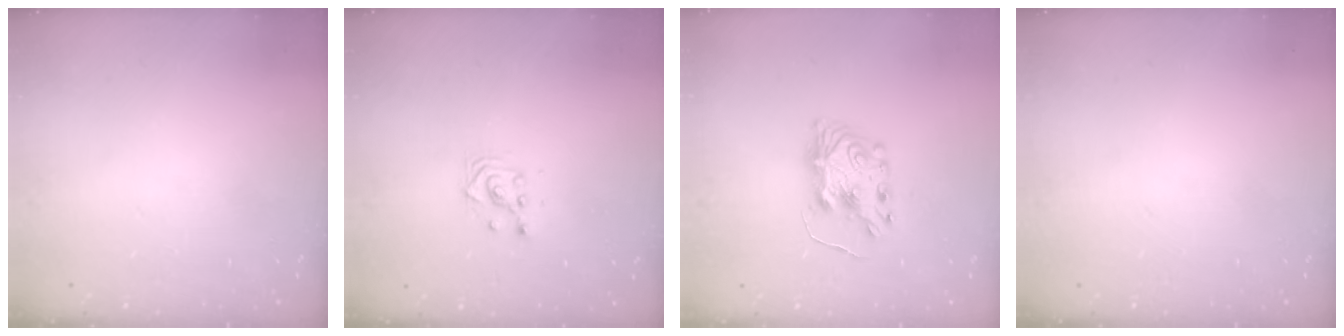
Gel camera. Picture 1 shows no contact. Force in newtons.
{"total": 3.2, "press": 3.2, "slide": 0.2}
{"total": 8.8, "press": 8.8, "slide": 0.6}
{"total": 0.0}